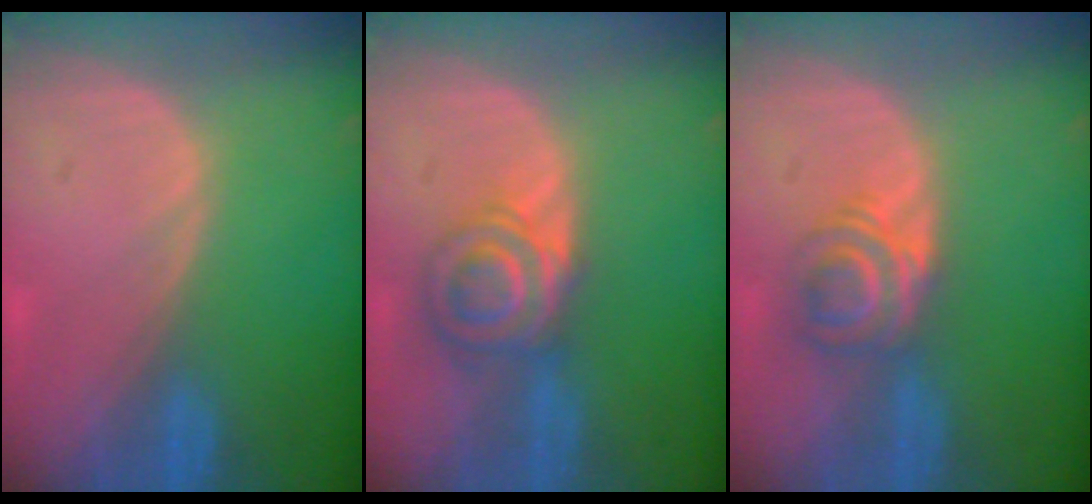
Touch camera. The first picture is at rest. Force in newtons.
{"total": 6.7, "press": 5.9, "slide": 3.2}
{"total": 5.9, "press": 4.8, "slide": 3.4}